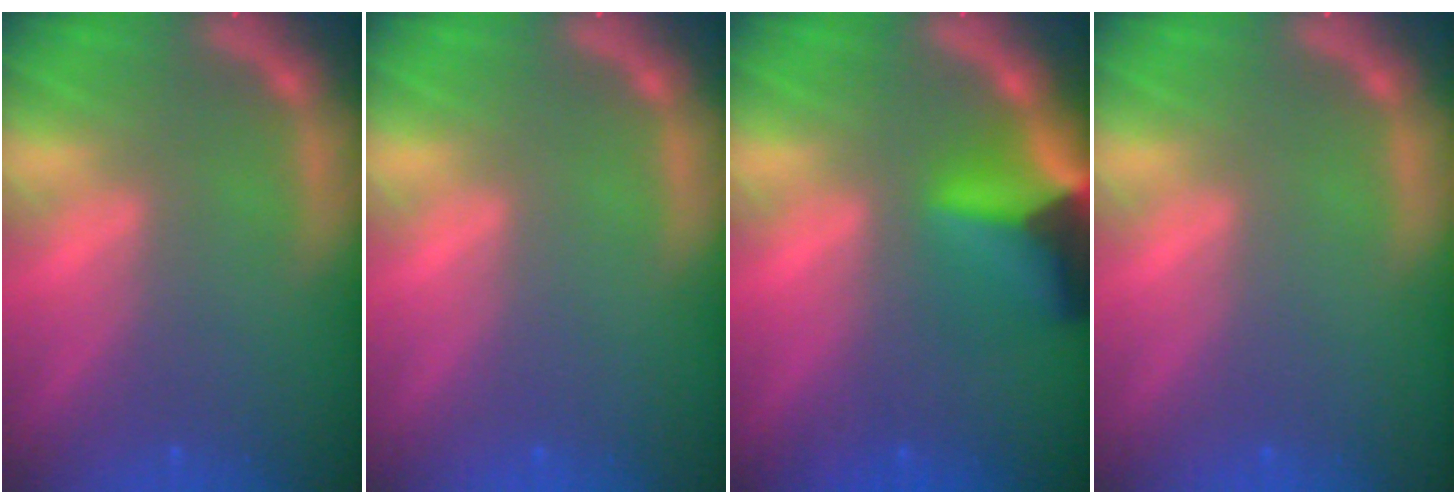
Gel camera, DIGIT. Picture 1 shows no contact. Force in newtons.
{"total": 0.0}
{"total": 7.4}
{"total": 0.0}